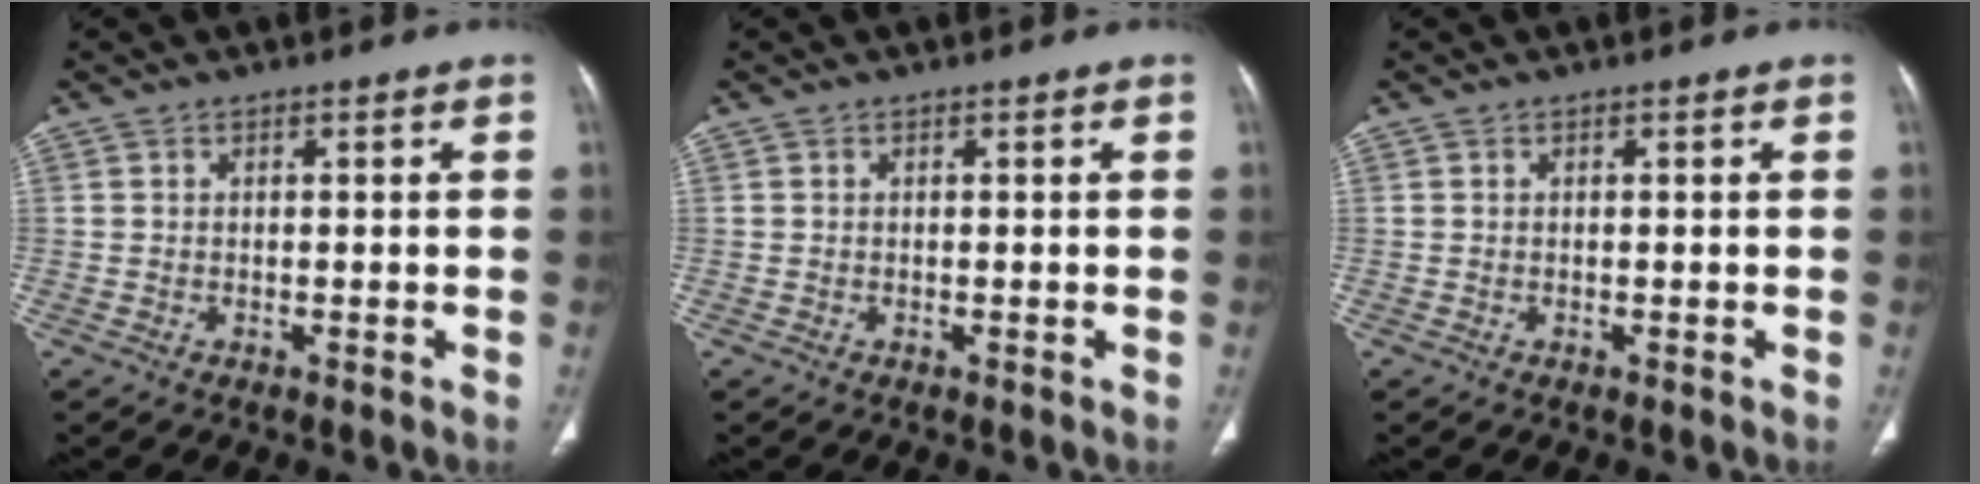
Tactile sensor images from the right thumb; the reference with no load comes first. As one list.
[{"total": 0.0}, {"total": 0.0}]